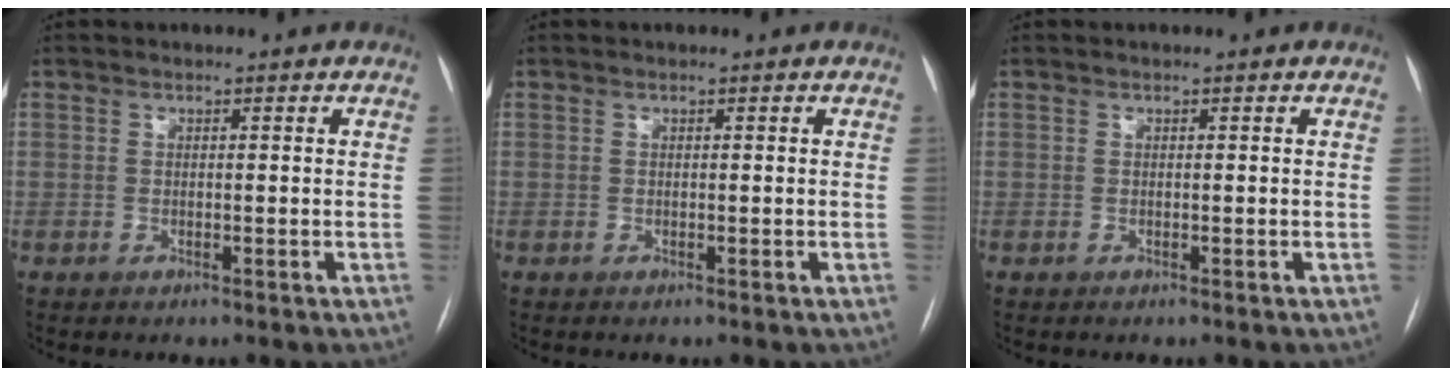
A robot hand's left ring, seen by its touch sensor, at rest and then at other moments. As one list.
[{"total": 0.0}, {"total": 0.0}]